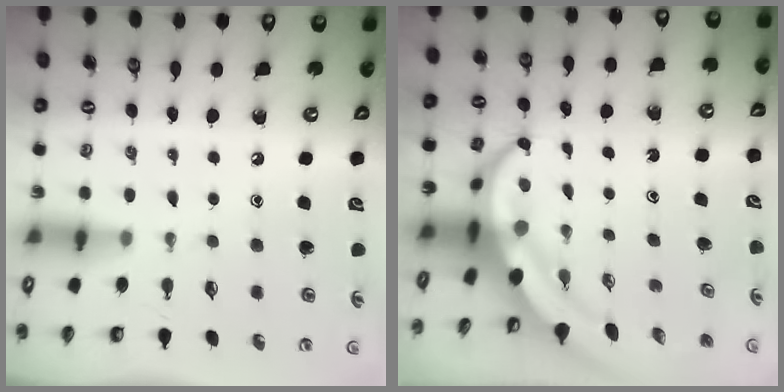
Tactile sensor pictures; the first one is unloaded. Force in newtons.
{"total": 7.3, "press": 7.1, "slide": 1.5}